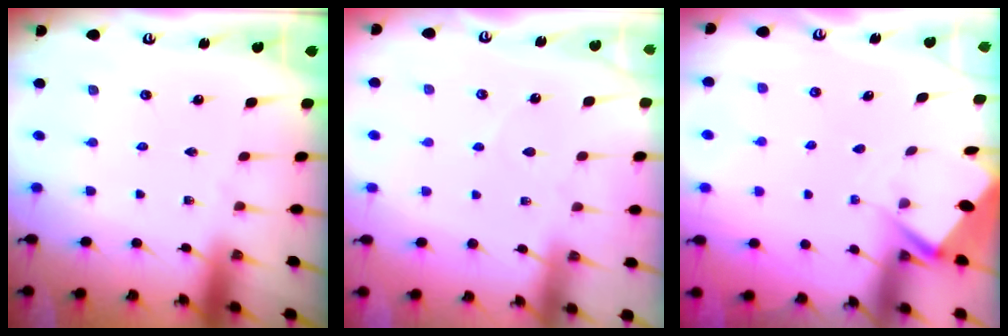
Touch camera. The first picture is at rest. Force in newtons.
{"total": 4.2, "press": 4.1, "slide": 0.5}
{"total": 2.9, "press": 2.9, "slide": 0.4}